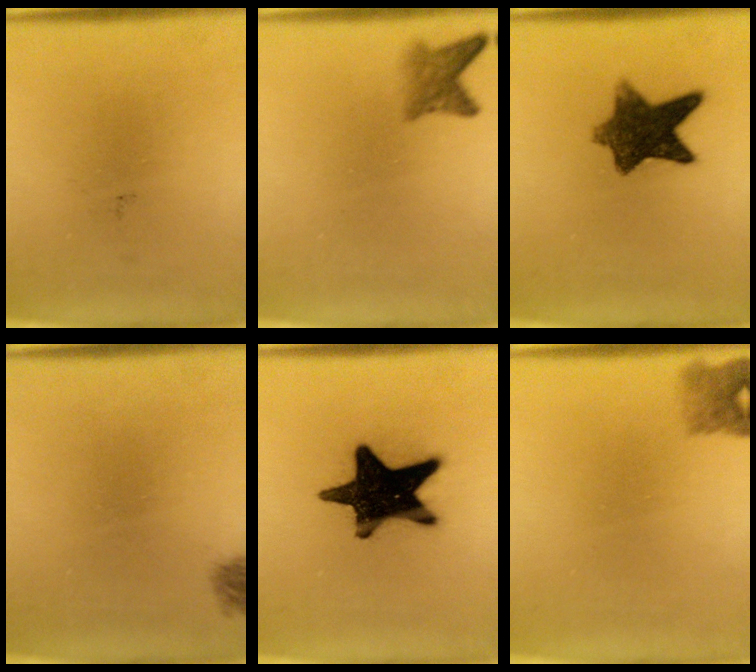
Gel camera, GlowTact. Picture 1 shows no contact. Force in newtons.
{"total": 2.8}
{"total": 9.3}
{"total": 1.0}
{"total": 19.3}
{"total": 2.7}